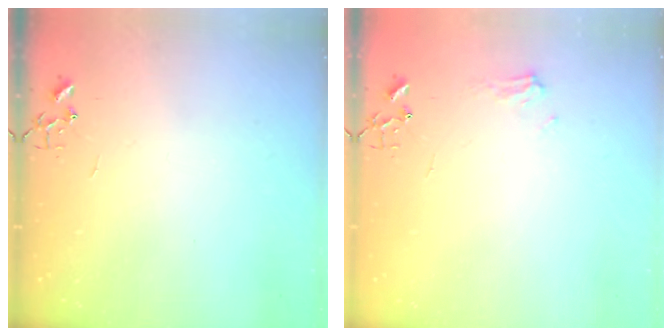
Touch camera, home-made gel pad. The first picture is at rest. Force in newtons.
{"total": 6.7, "press": 6.7, "slide": 0.7}